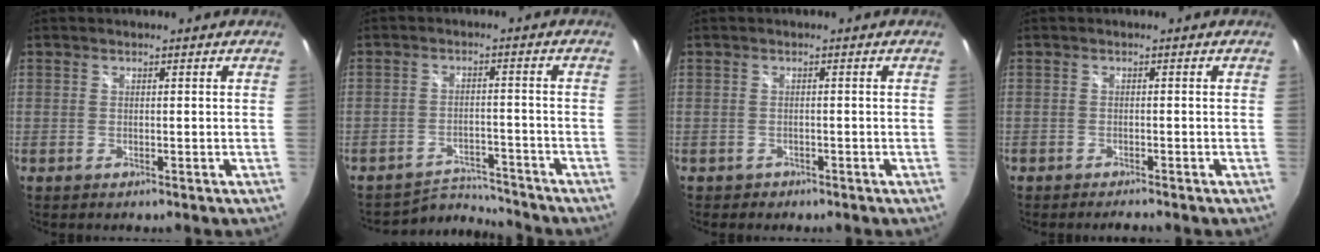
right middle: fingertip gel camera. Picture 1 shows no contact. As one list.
[{"total": 6.4, "force": [-6.3, 0.0, -1.0], "torque": [-0.005, 0.014, -0.104]}, {"total": 1.5, "force": [-0.9, 1.1, 0.2], "torque": [-0.009, 0.001, -0.011]}, {"total": 2.0, "force": [-1.8, 0.2, 0.7], "torque": [-0.017, -0.011, -0.031]}]